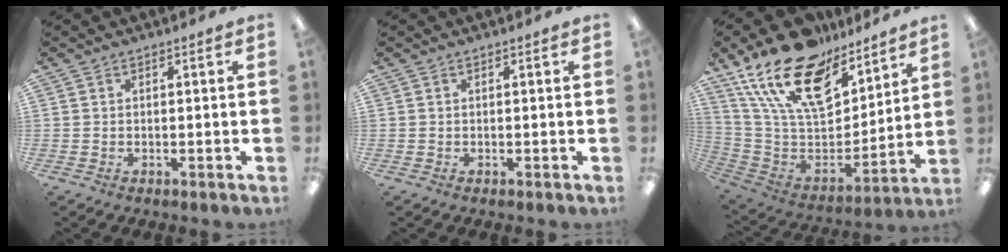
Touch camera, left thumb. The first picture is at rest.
{"total": 0.0}
{"total": 23.2, "force": [15.8, 11.5, 12.6], "torque": [-0.235, -0.101, 0.283]}